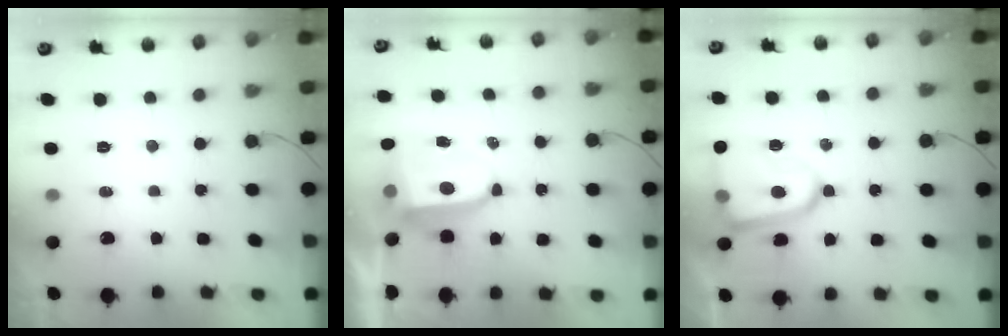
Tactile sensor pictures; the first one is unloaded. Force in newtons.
{"total": 6.7, "press": 6.6, "slide": 1.0}
{"total": 15.1, "press": 15.0, "slide": 1.6}